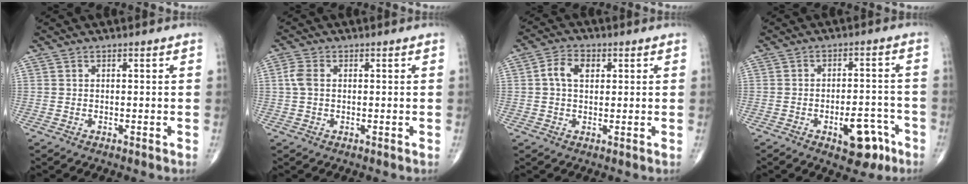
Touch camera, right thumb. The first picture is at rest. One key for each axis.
{"total": 2.9, "fx": 0.3, "fy": 1.9, "fz": 2.2, "tx": -0.057, "ty": 0.007, "tz": 0.001}
{"total": 4.8, "fx": 1.1, "fy": 3.2, "fz": 3.4, "tx": -0.061, "ty": 0.009, "tz": 0.016}
{"total": 8.7, "fx": -4.3, "fy": 4.3, "fz": 6.2, "tx": -0.062, "ty": 0.035, "tz": -0.052}